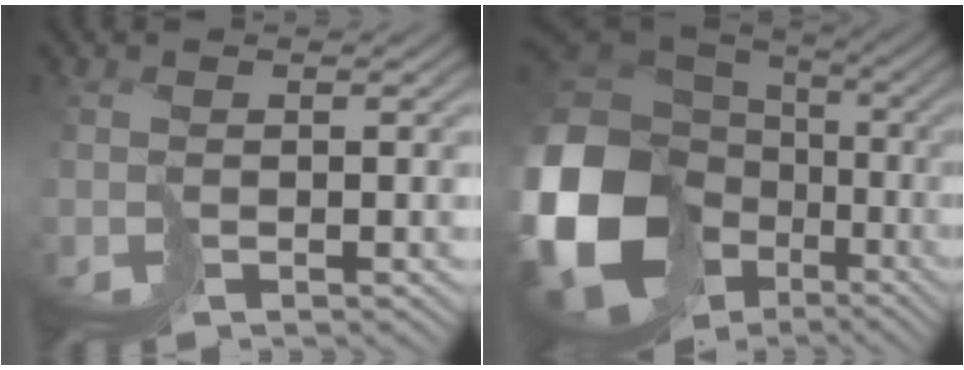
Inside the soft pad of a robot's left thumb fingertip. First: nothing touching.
{"total": 21.6, "force": [-5.8, 17.4, 11.4], "torque": [-0.317, -0.081, -0.100]}